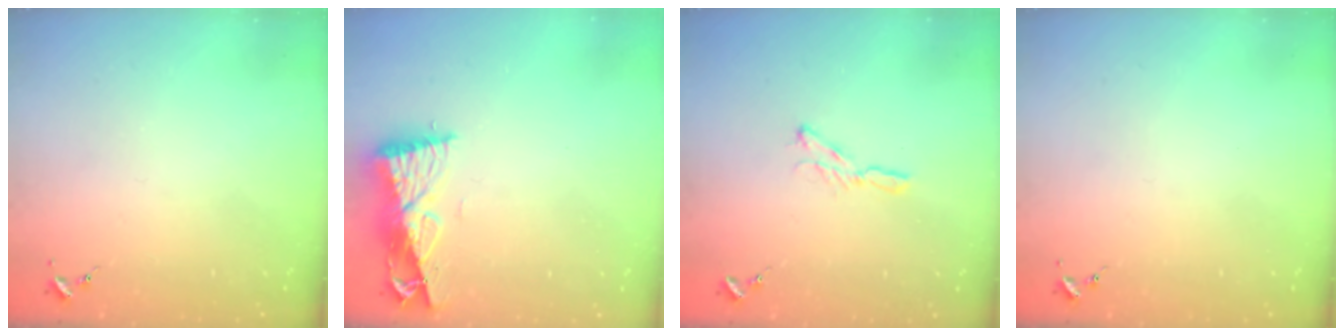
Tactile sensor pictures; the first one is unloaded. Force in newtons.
{"total": 9.6, "press": 9.5, "slide": 1.2}
{"total": 5.7, "press": 5.7, "slide": 0.3}
{"total": 0.0}